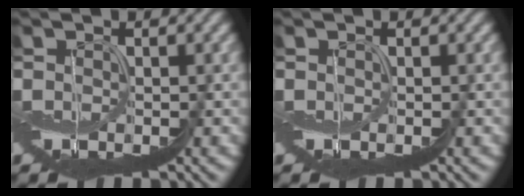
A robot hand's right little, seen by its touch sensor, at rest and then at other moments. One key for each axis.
{"total": 0.0}